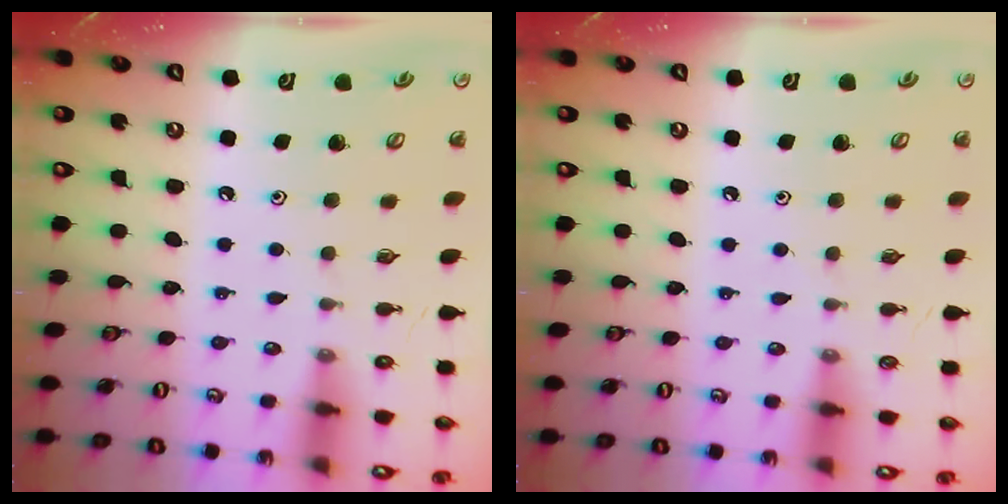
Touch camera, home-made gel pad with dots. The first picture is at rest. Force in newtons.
{"total": 2.6, "press": 2.6, "slide": 0.4}